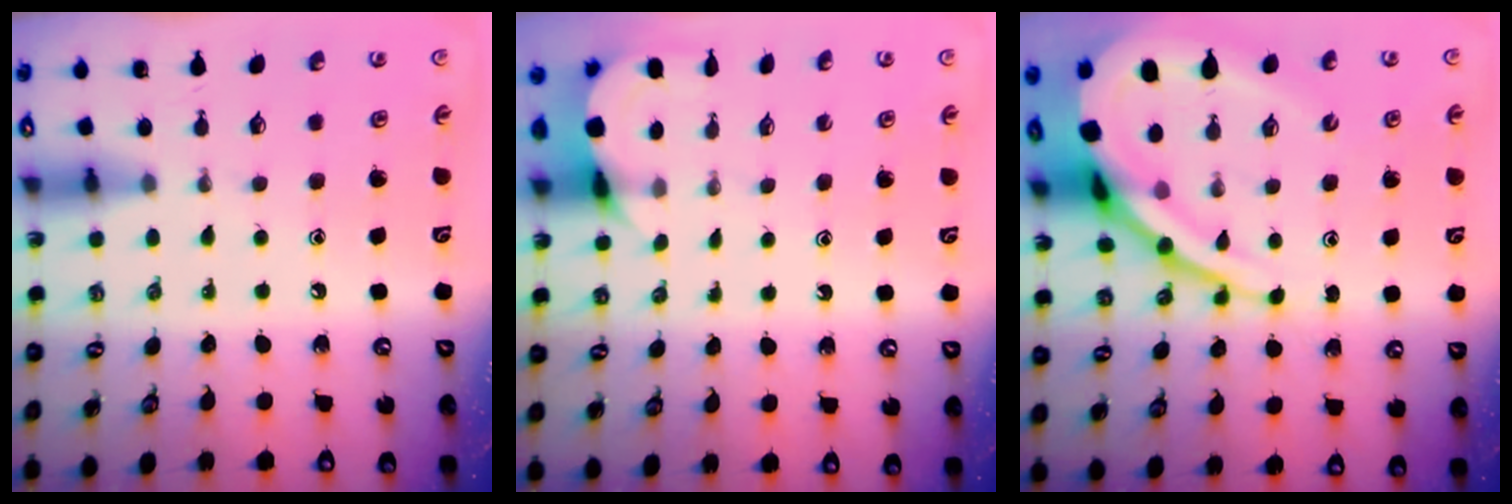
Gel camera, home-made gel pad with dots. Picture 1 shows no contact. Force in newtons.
{"total": 4.2, "press": 4.2, "slide": 0.4}
{"total": 19.1, "press": 18.9, "slide": 2.0}